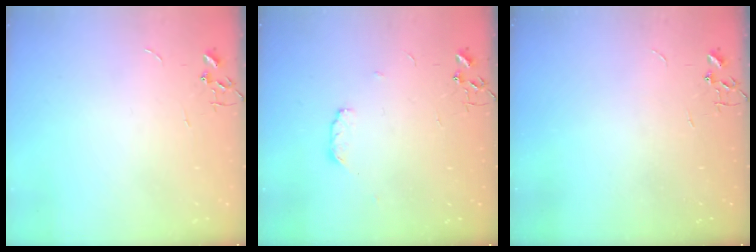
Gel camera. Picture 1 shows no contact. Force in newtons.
{"total": 4.6, "press": 4.6, "slide": 0.6}
{"total": 0.0}